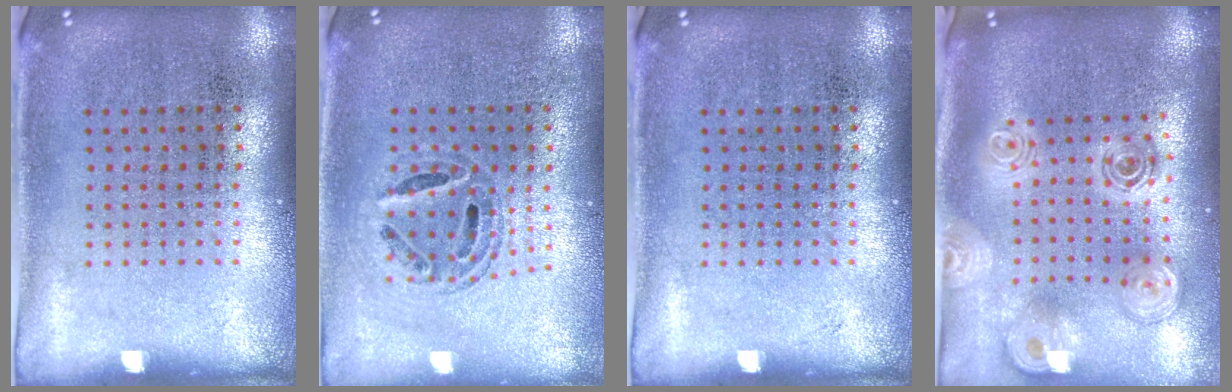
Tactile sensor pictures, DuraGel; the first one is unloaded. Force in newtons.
{"total": 0.7, "press": 0.7, "slide": 0.2}
{"total": 0.0}
{"total": 2.6, "press": 1.9, "slide": 1.8}